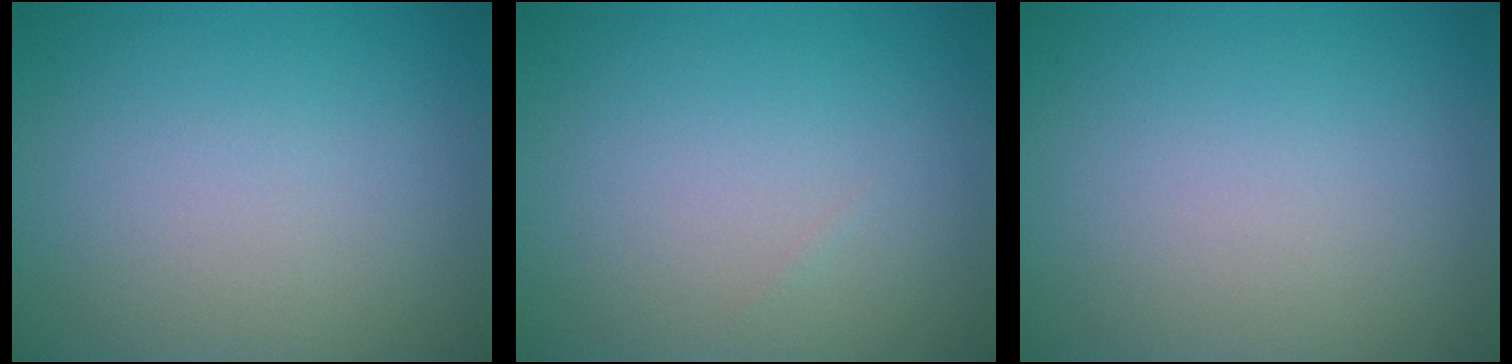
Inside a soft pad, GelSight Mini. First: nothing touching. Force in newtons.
{"total": 0.0}
{"total": 0.0}